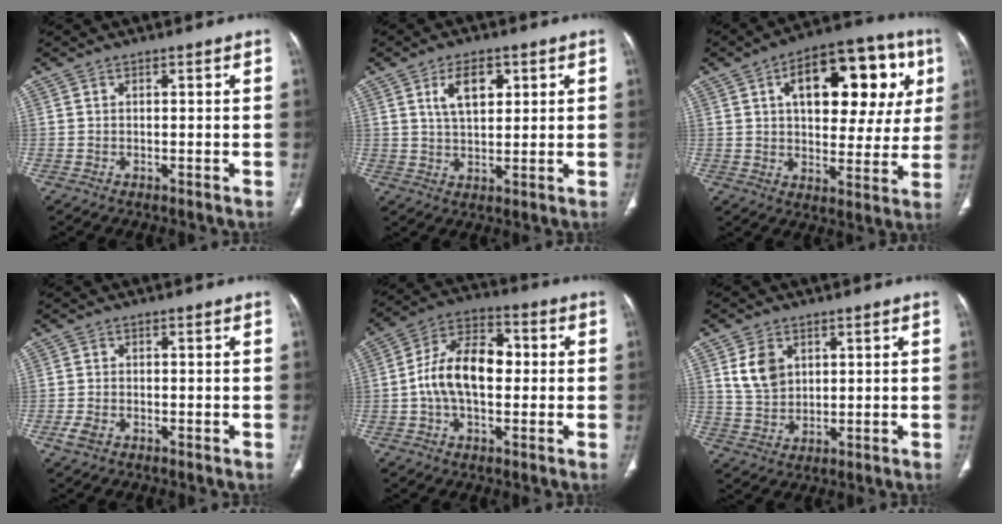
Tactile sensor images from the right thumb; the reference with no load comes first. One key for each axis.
{"total": 6.9, "fx": 2.8, "fy": 3.7, "fz": 5.2, "tx": -0.076, "ty": -0.011, "tz": 0.054}
{"total": 22.5, "fx": 7.2, "fy": 11.6, "fz": 17.9, "tx": -0.196, "ty": 0.011, "tz": 0.099}
{"total": 2.4, "fx": -1.1, "fy": 1.5, "fz": 1.6, "tx": -0.039, "ty": 0.001, "tz": -0.022}
{"total": 13.4, "fx": -0.1, "fy": 8.0, "fz": 10.8, "tx": -0.183, "ty": 0.034, "tz": -0.011}
{"total": 6.7, "fx": 2.5, "fy": 4.8, "fz": 3.9, "tx": -0.057, "ty": -0.012, "tz": 0.056}